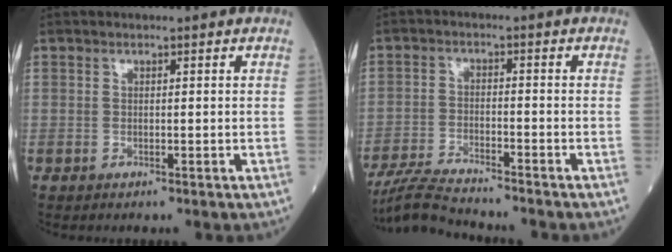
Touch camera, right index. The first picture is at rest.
{"total": 7.8, "force": [-7.4, -0.3, 2.5], "torque": [-0.045, -0.022, -0.133]}